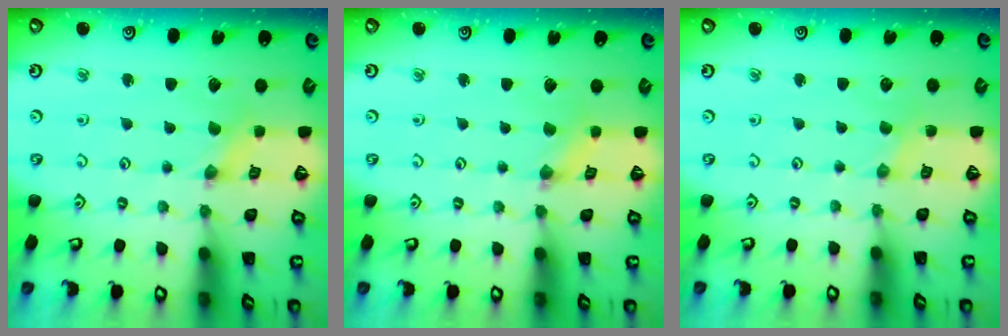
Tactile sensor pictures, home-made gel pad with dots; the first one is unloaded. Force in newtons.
{"total": 1.5, "press": 1.5, "slide": 0.4}
{"total": 0.5, "press": 0.5, "slide": 0.1}